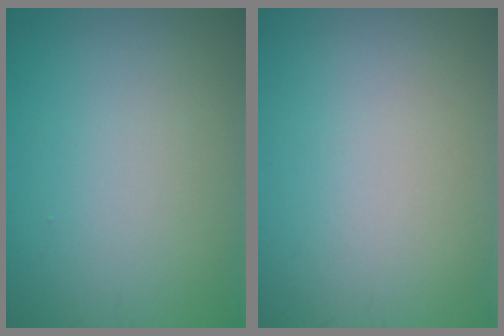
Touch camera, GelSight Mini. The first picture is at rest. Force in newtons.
{"total": 0.0}